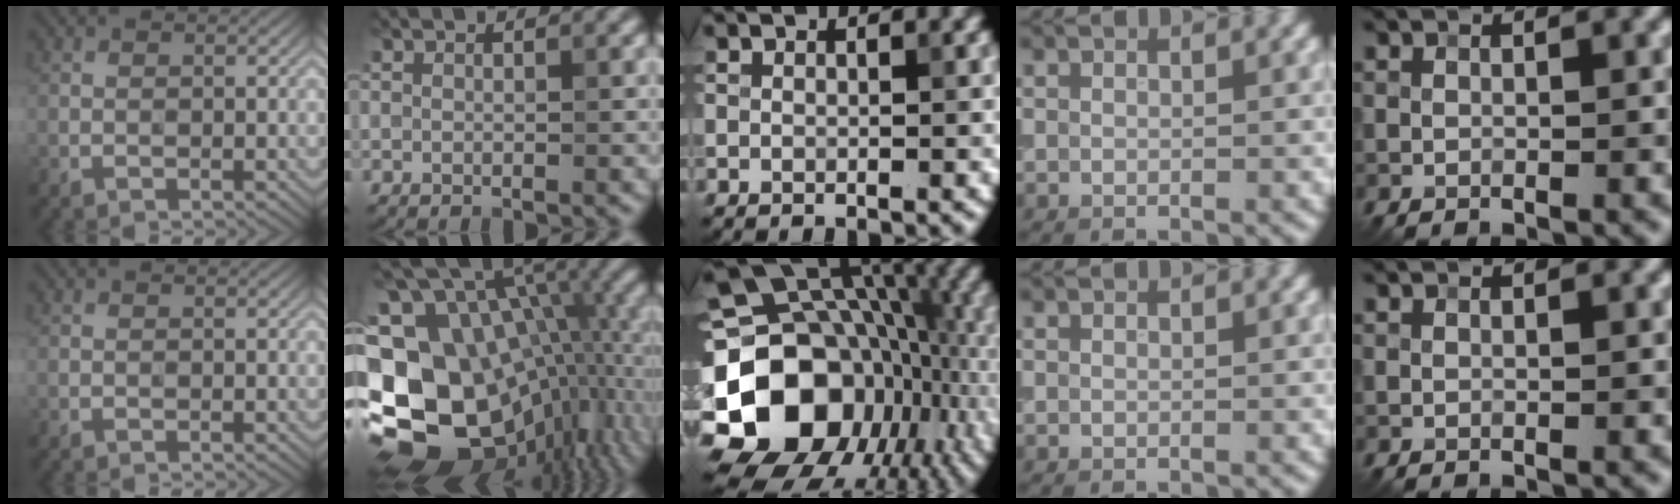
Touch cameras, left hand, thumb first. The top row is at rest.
{"index": {"total": 19.9, "force": [-2.9, 14.3, 13.5], "torque": [-0.258, -0.011, -0.018]}, "middle": {"total": 19.8, "force": [-4.6, 15.4, 11.6], "torque": [-0.212, 0.002, -0.068]}}